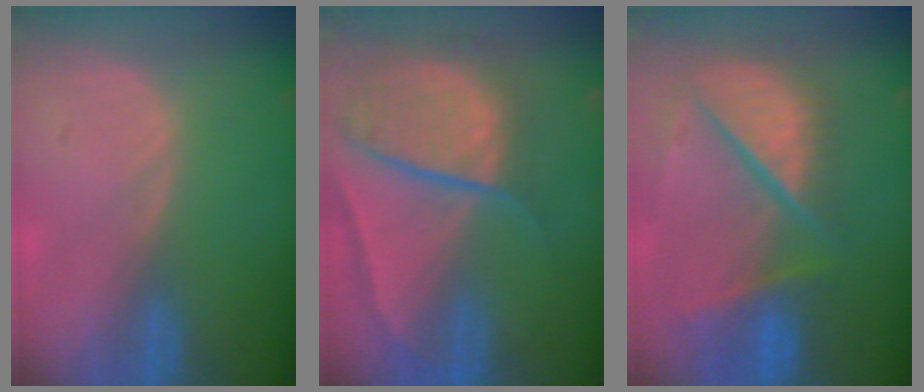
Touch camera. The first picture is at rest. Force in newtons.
{"total": 10.7, "press": 8.9, "slide": 5.9}
{"total": 11.3, "press": 9.5, "slide": 6.3}